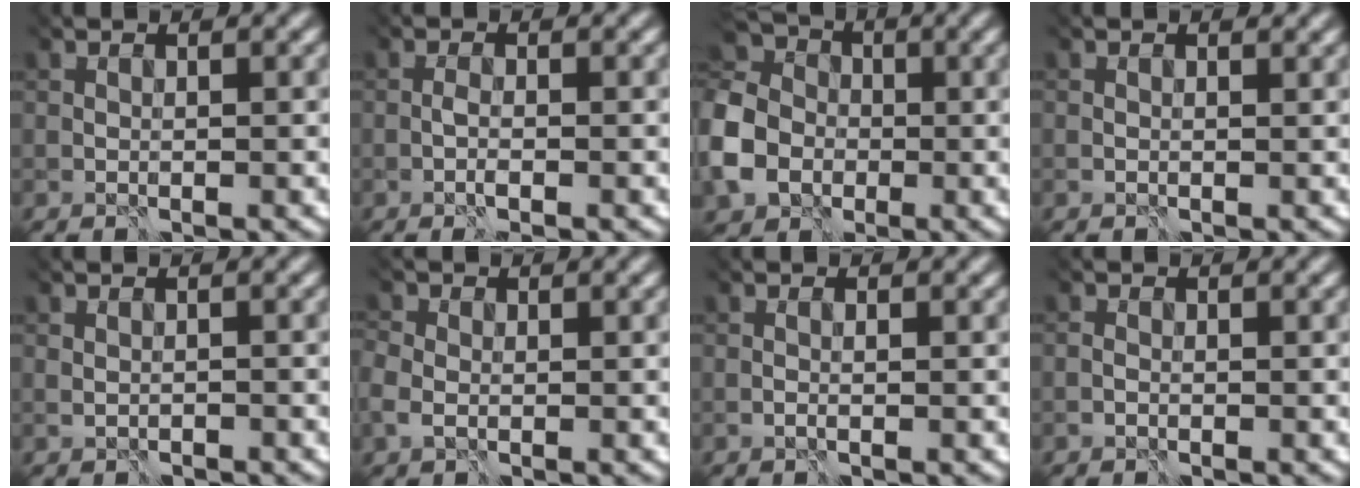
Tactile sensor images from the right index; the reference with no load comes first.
{"total": 3.5, "force": [-3.2, -0.1, 1.4], "torque": [-0.020, 0.004, -0.040]}
{"total": 8.1, "force": [-3.9, 6.1, 3.8], "torque": [-0.115, -0.006, -0.054]}
{"total": 0.0}
{"total": 0.7, "force": [-0.5, 0.5, 0.0], "torque": [-0.001, 0.003, 0.004]}
{"total": 2.1, "force": [-1.2, 1.4, 0.9], "torque": [-0.032, 0.004, -0.004]}
{"total": 1.4, "force": [-1.4, -0.3, 0.3], "torque": [0.007, 0.004, -0.026]}
{"total": 1.8, "force": [-1.8, 0.1, 0.0], "torque": [0.006, 0.003, -0.030]}